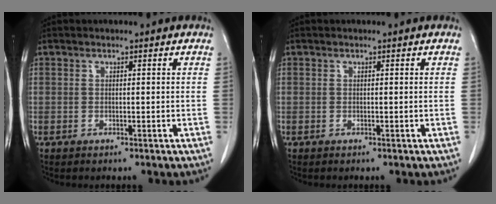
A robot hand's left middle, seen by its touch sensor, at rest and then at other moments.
{"total": 0.0}